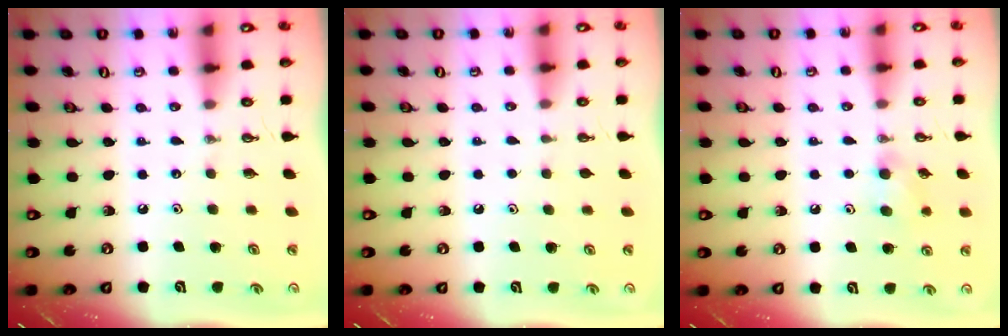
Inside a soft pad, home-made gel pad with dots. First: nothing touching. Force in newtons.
{"total": 1.2, "press": 0.5, "slide": 1.0}
{"total": 7.8, "press": 7.4, "slide": 2.3}